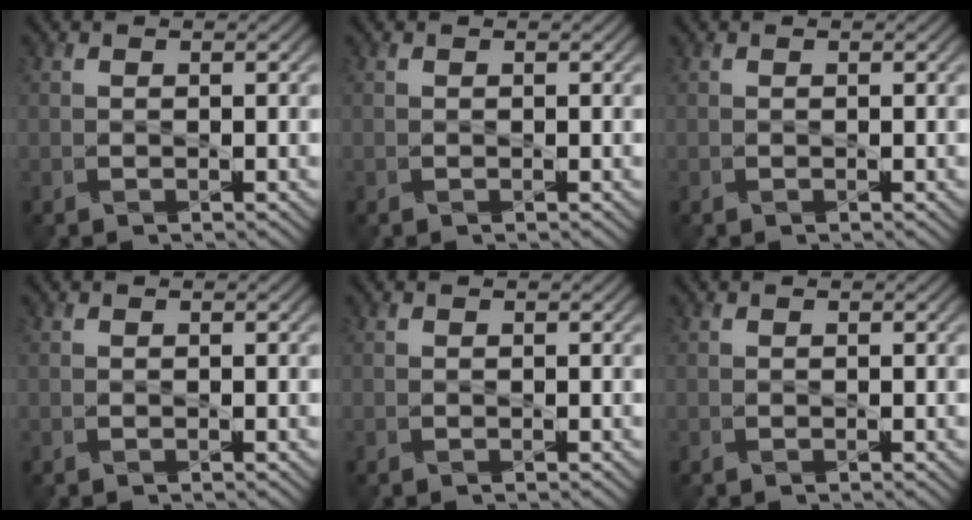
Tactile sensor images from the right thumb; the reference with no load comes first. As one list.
[{"total": 0.0}, {"total": 0.0}, {"total": 0.0}, {"total": 0.0}, {"total": 0.0}]